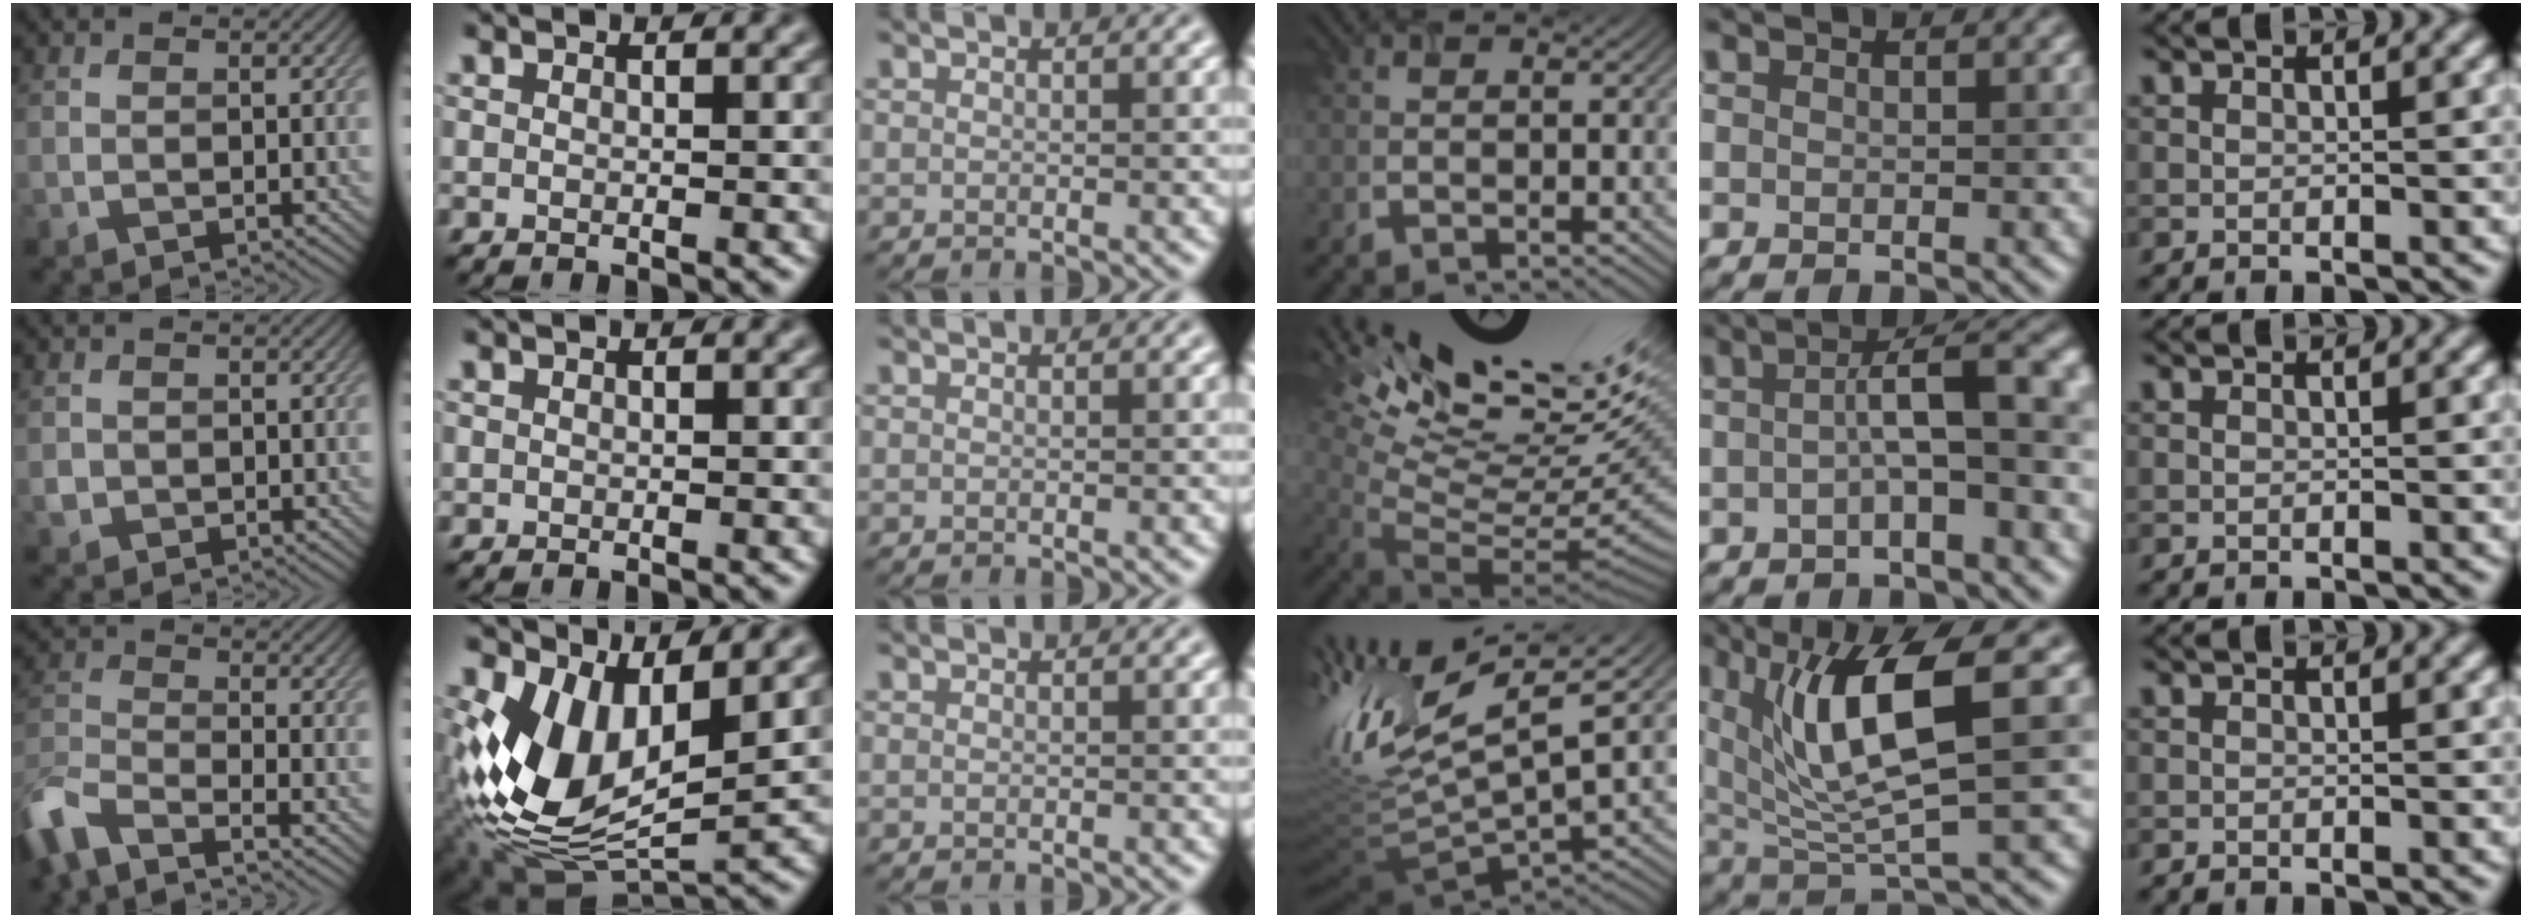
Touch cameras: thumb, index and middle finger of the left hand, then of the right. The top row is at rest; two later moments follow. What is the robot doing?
{"motion": "screw", "object": "timer"}